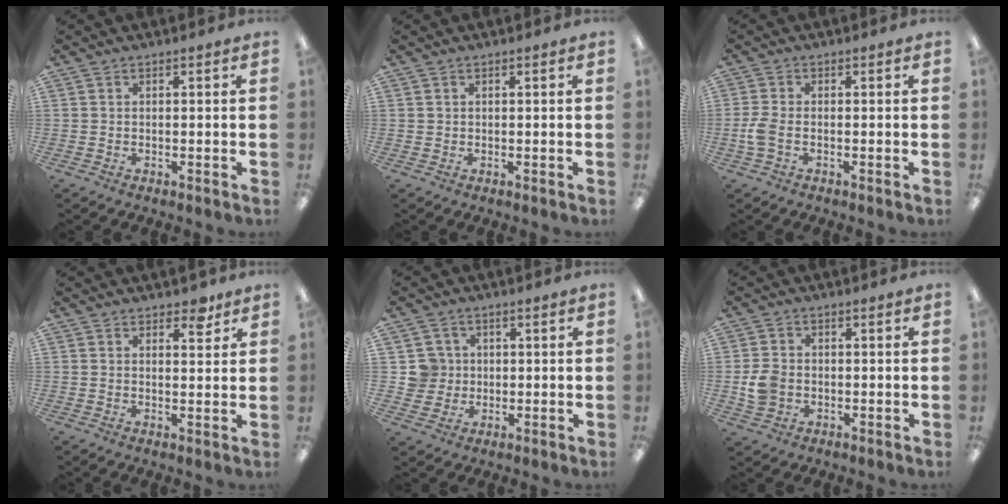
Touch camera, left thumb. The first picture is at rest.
{"total": 0.7, "force": [0.4, 0.6, 0.0], "torque": [0.000, 0.003, 0.007]}
{"total": 4.3, "force": [-0.9, 2.3, 3.4], "torque": [-0.076, 0.002, -0.019]}
{"total": 4.1, "force": [3.1, 2.1, 1.8], "torque": [-0.007, -0.013, 0.050]}
{"total": 5.8, "force": [1.1, 5.7, 0.4], "torque": [-0.013, 0.007, 0.022]}
{"total": 5.3, "force": [-0.9, 4.4, 2.7], "torque": [-0.046, 0.005, -0.015]}